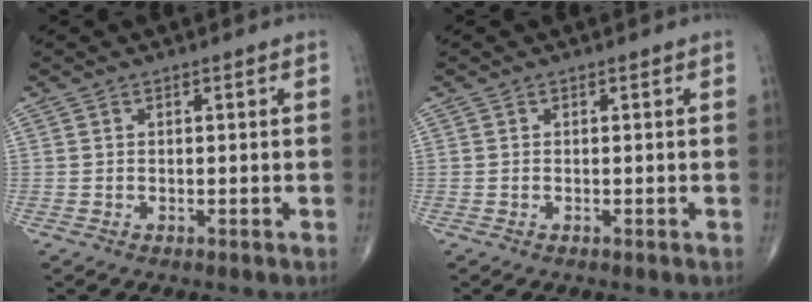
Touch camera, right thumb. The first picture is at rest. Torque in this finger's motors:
{"motor_torque": [0.17, -0.23, -0.26, 0.02, -0.03]}